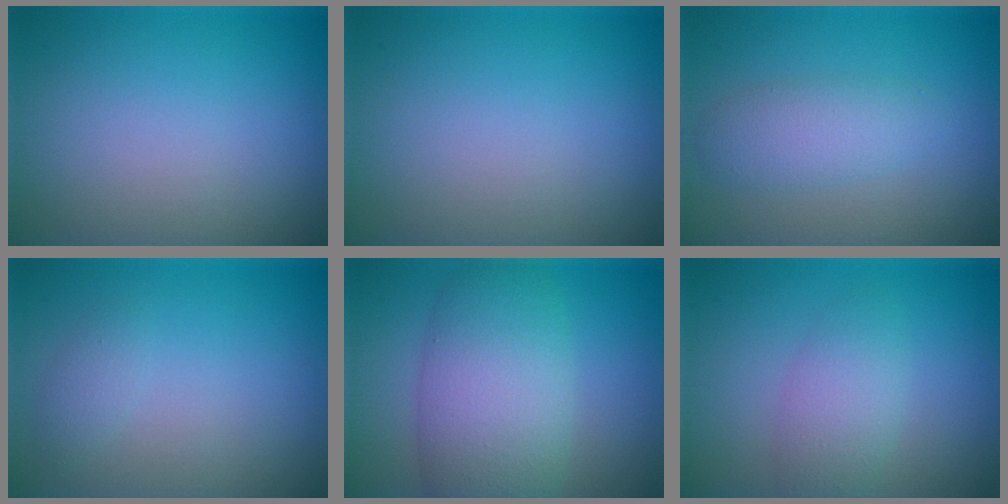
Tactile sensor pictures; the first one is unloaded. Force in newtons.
{"total": 0.0}
{"total": 2.9, "press": 2.9, "slide": 0.1}
{"total": 1.1, "press": 1.1, "slide": 0.1}
{"total": 7.4, "press": 7.4, "slide": 0.5}
{"total": 2.8, "press": 2.8, "slide": 0.2}